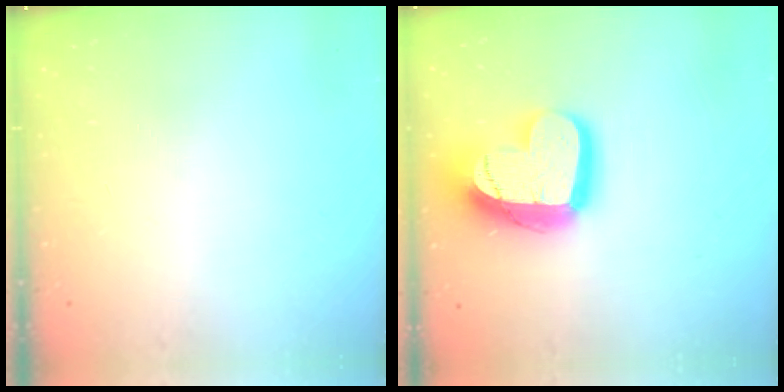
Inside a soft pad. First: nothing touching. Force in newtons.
{"total": 19.5, "press": 19.4, "slide": 1.4}